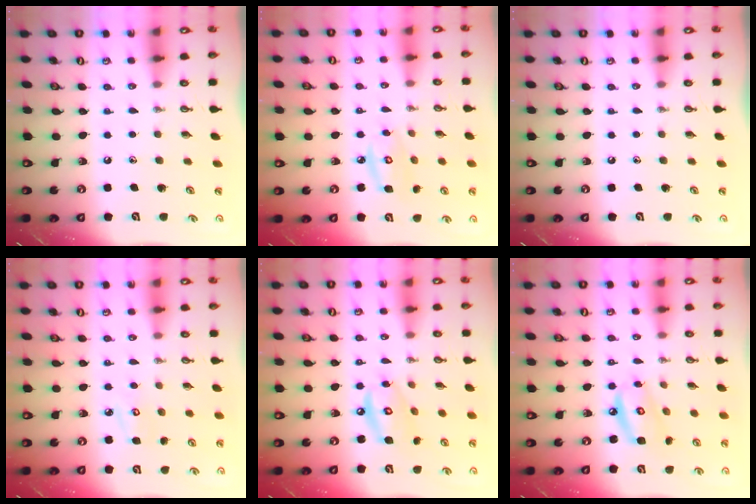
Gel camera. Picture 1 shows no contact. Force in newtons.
{"total": 6.0, "press": 6.0, "slide": 0.3}
{"total": 0.0}
{"total": 4.6, "press": 4.6, "slide": 0.4}
{"total": 9.5, "press": 9.5, "slide": 0.7}
{"total": 7.7, "press": 7.7, "slide": 0.6}